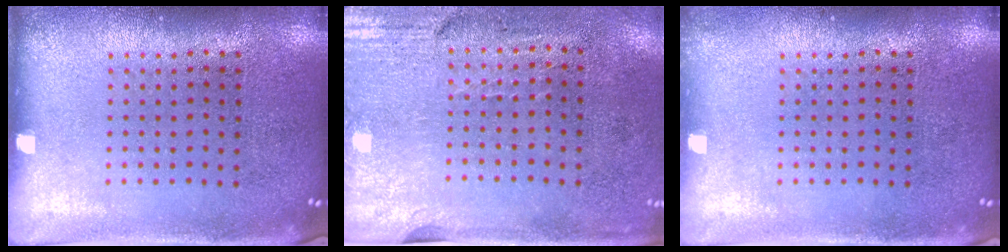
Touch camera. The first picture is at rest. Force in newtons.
{"total": 2.9, "press": 2.5, "slide": 1.5}
{"total": 0.5, "press": 0.5, "slide": 0.2}